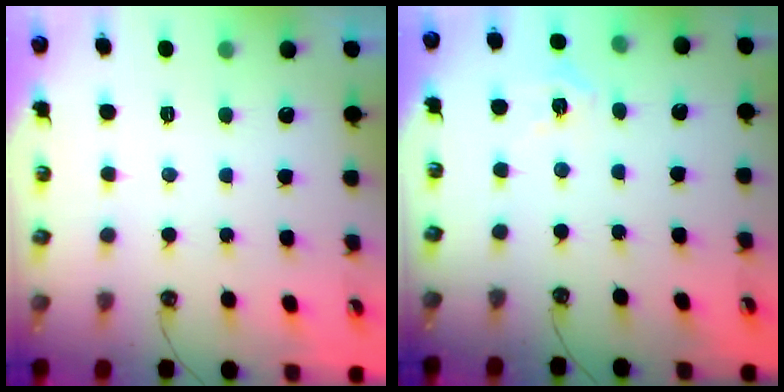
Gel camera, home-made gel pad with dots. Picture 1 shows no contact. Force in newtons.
{"total": 5.4, "press": 5.3, "slide": 0.6}